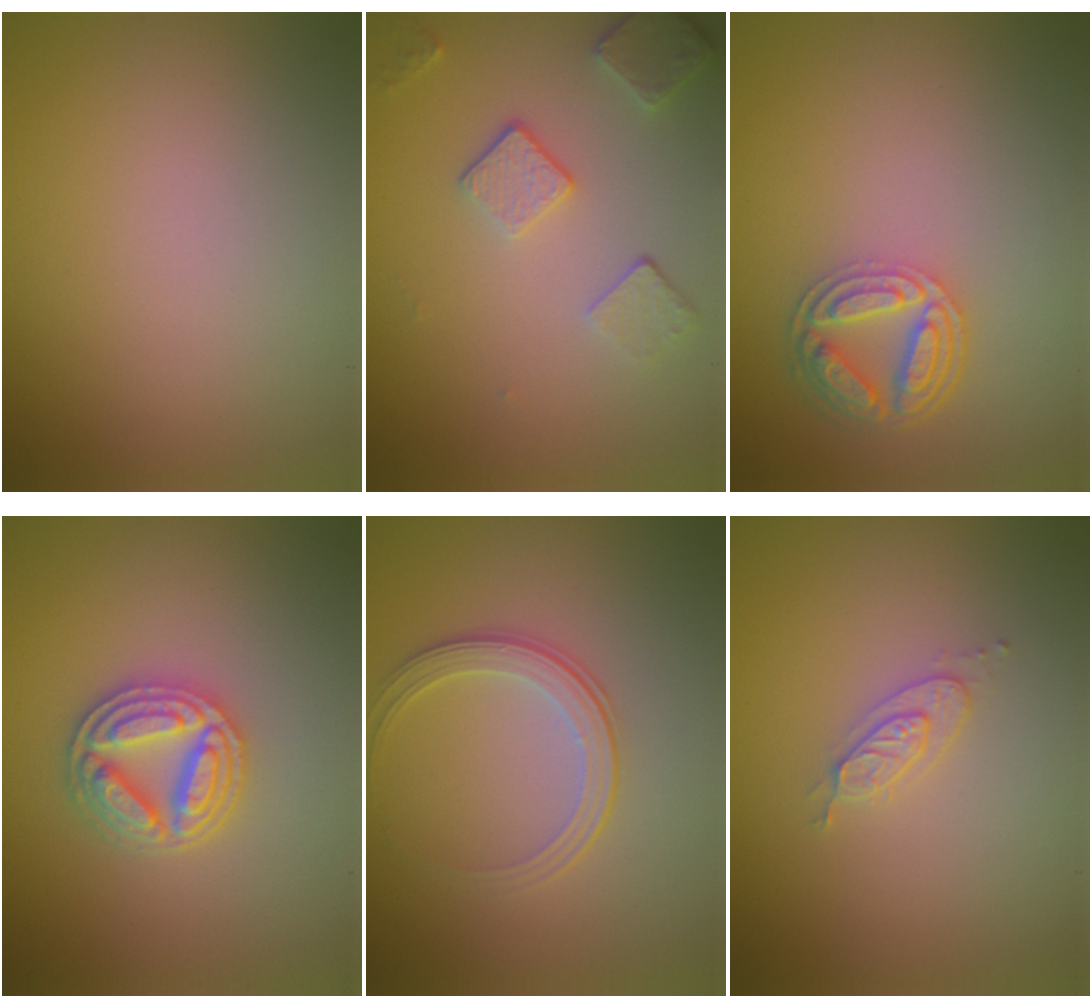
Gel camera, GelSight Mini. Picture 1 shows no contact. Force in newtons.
{"total": 3.6, "press": 2.8, "slide": 2.2}
{"total": 4.3, "press": 3.5, "slide": 2.5}
{"total": 4.7, "press": 4.6, "slide": 0.8}
{"total": 2.5, "press": 1.9, "slide": 1.7}
{"total": 2.0, "press": 2.0, "slide": 0.4}